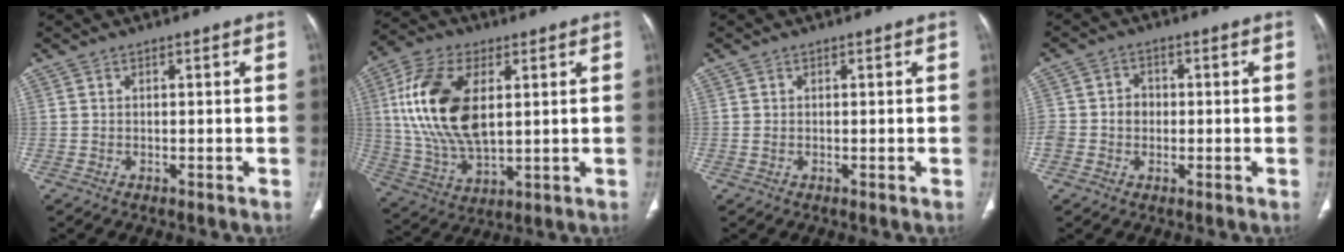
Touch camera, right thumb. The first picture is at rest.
{"total": 18.4, "force": [3.7, 9.8, 15.1], "torque": [-0.295, -0.008, 0.074]}
{"total": 0.6, "force": [0.0, 0.4, 0.4], "torque": [-0.013, -0.002, 0.002]}
{"total": 5.1, "force": [-0.5, 4.4, 2.5], "torque": [-0.030, 0.017, -0.011]}